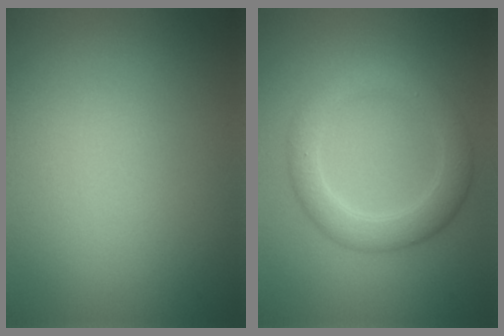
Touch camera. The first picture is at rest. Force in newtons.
{"total": 4.1, "press": 4.1, "slide": 0.3}